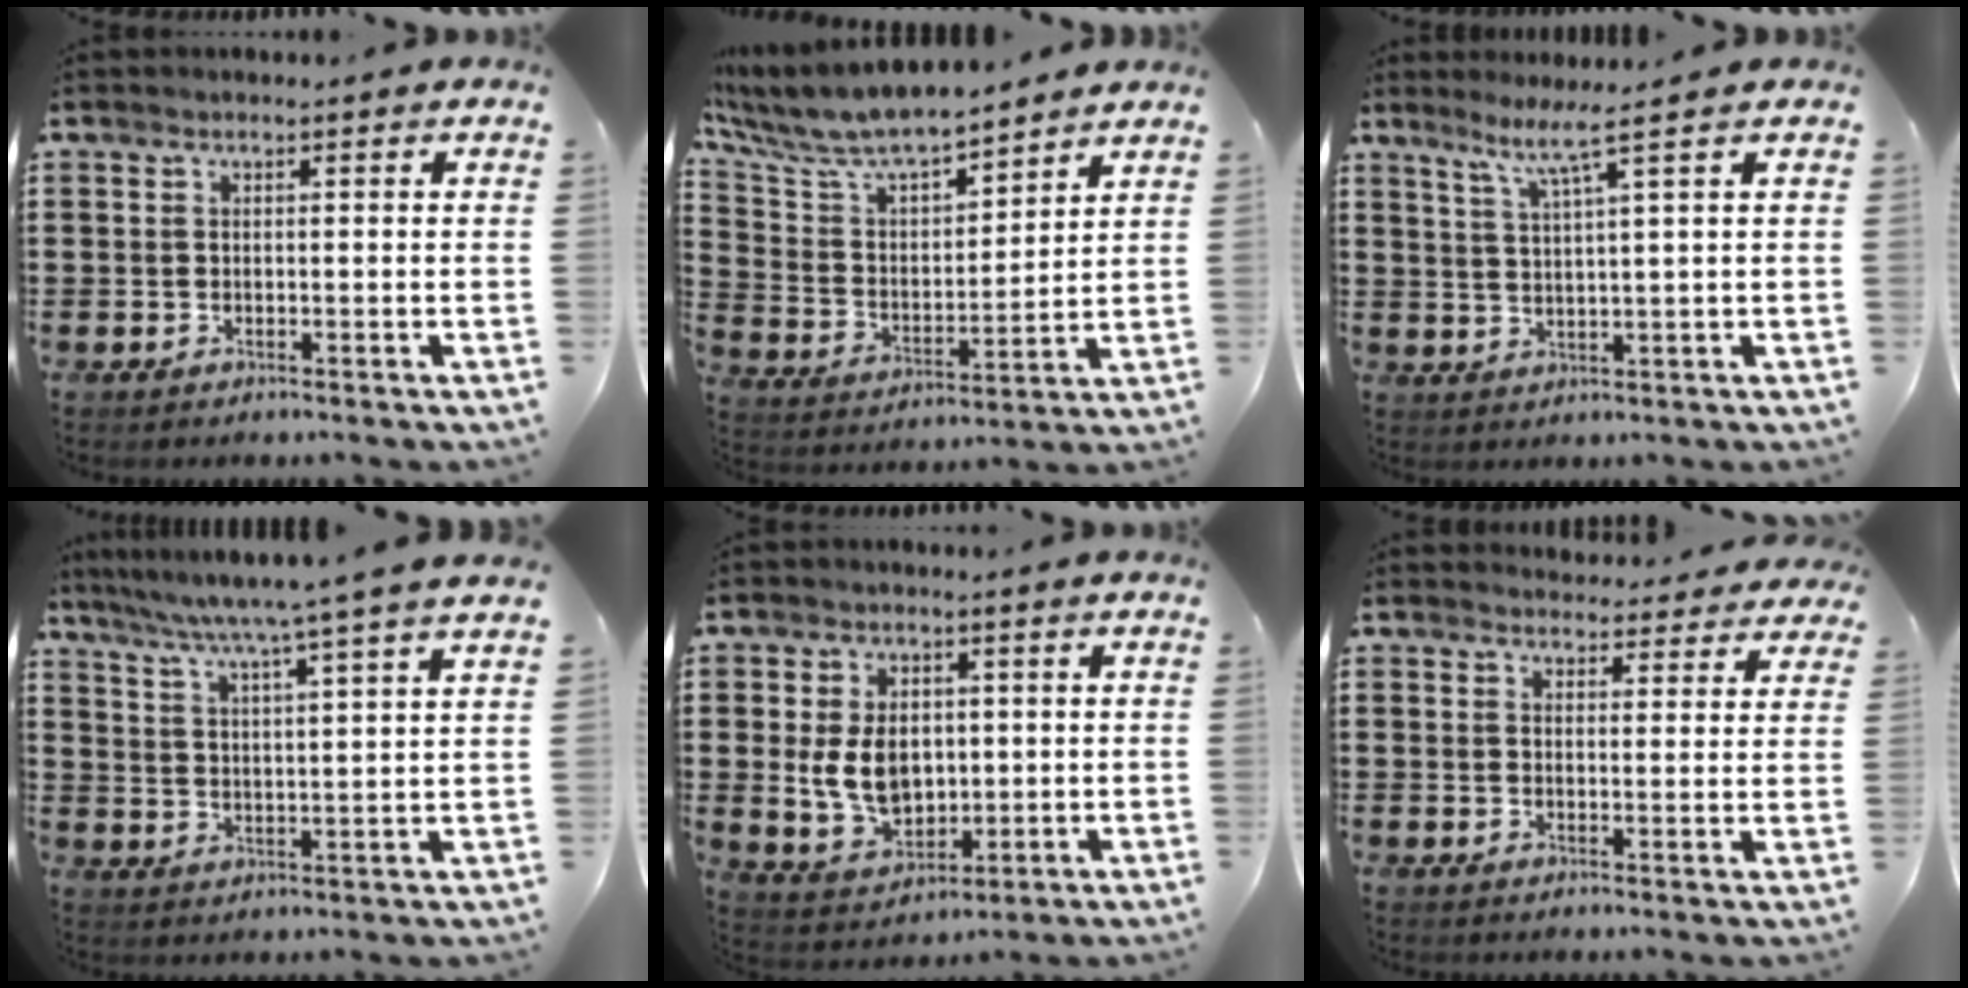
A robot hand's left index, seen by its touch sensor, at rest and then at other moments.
{"total": 8.0, "force": [7.4, 1.5, 2.6], "torque": [-0.089, -0.047, 0.129]}
{"total": 4.0, "force": [2.4, -1.0, 3.0], "torque": [-0.068, -0.011, 0.036]}
{"total": 5.9, "force": [5.0, -1.8, 2.5], "torque": [-0.070, -0.039, 0.078]}
{"total": 8.2, "force": [0.6, 6.0, 5.6], "torque": [-0.127, 0.008, 0.009]}
{"total": 3.6, "force": [3.5, 0.8, 0.6], "torque": [-0.015, -0.015, 0.064]}